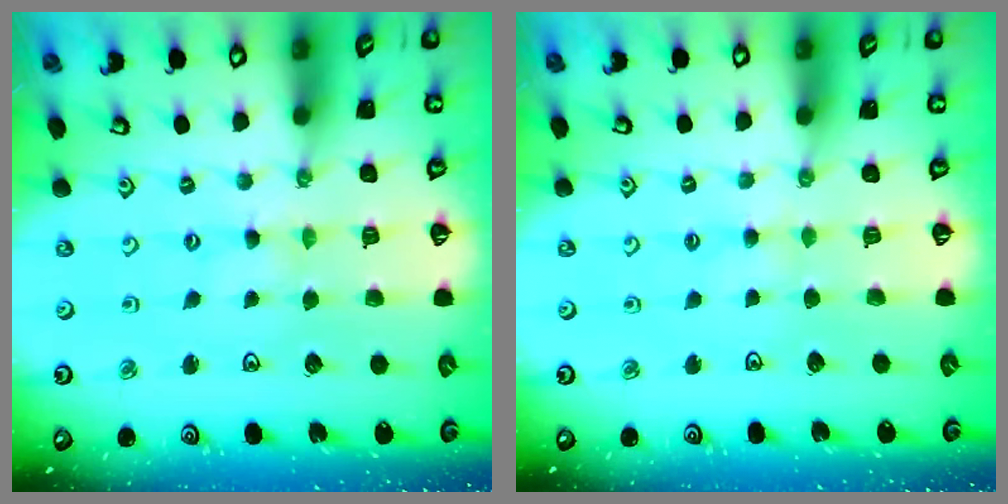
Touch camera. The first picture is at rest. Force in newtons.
{"total": 1.6, "press": 1.6, "slide": 0.3}